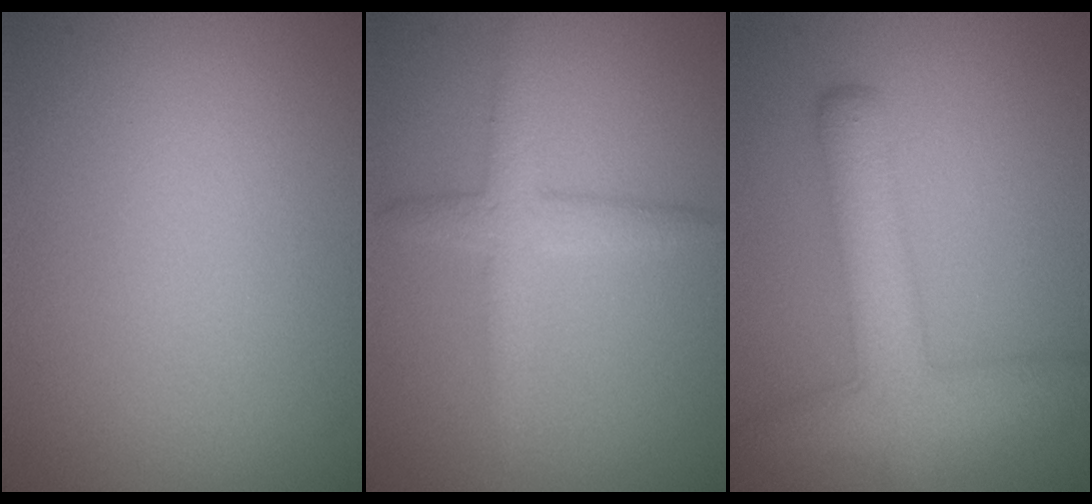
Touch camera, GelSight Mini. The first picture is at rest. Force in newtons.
{"total": 2.7, "press": 2.7, "slide": 0.1}
{"total": 5.5, "press": 5.4, "slide": 0.2}